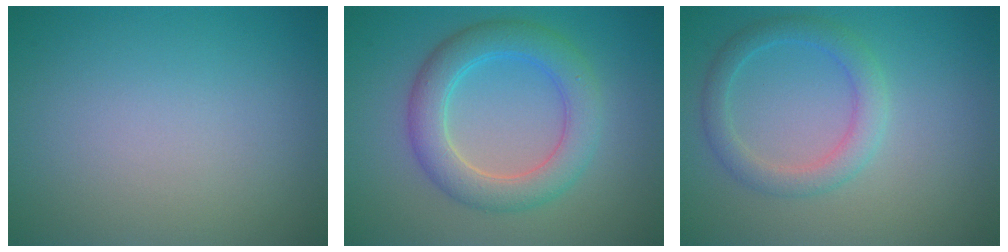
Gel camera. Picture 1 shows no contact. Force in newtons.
{"total": 5.1, "press": 5.1, "slide": 0.2}
{"total": 2.8, "press": 2.8, "slide": 0.1}